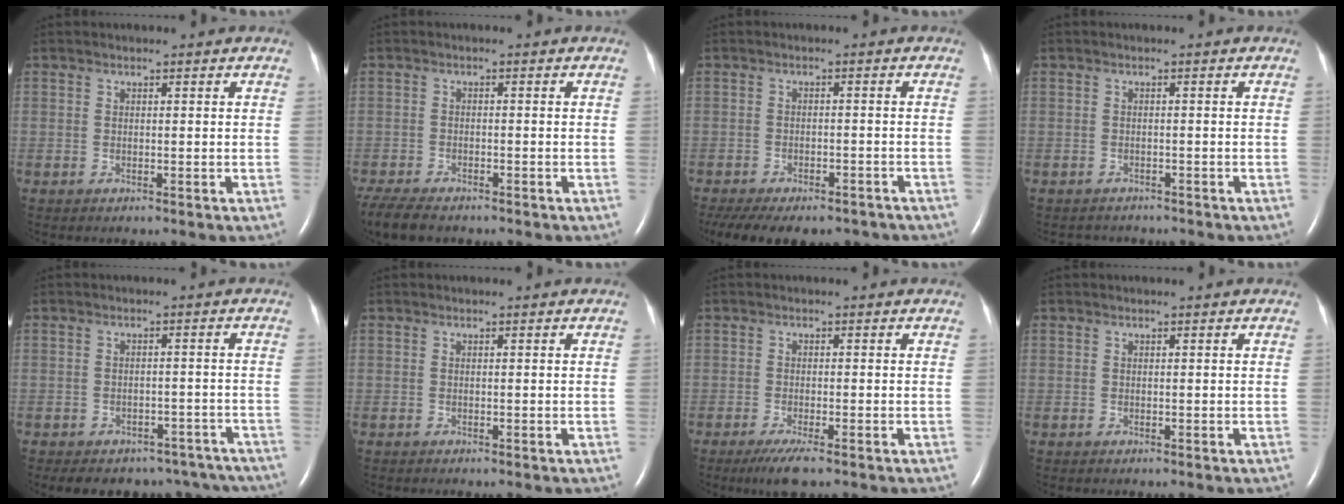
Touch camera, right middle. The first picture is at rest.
{"total": 7.5, "force": [-6.1, 2.4, 3.6], "torque": [-0.070, -0.017, -0.099]}
{"total": 16.8, "force": [-13.0, 7.3, 7.6], "torque": [-0.181, -0.011, -0.164]}
{"total": 2.5, "force": [-2.3, 1.0, -0.1], "torque": [-0.003, -0.003, -0.032]}
{"total": 14.8, "force": [-12.4, 7.2, 3.6], "torque": [-0.064, 0.017, -0.129]}
{"total": 0.0}
{"total": 3.8, "force": [-2.5, 0.5, 2.8], "torque": [-0.058, -0.012, -0.044]}
{"total": 0.0}